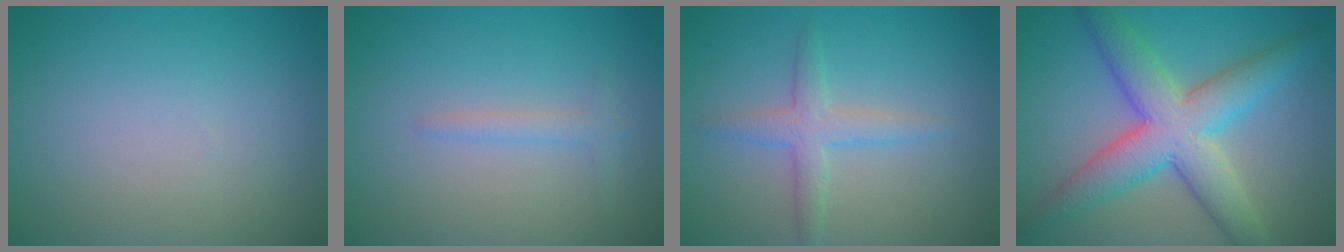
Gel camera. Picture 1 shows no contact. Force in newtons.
{"total": 1.3, "press": 1.3, "slide": 0.1}
{"total": 2.7, "press": 2.7, "slide": 0.1}
{"total": 7.8, "press": 7.8, "slide": 0.3}